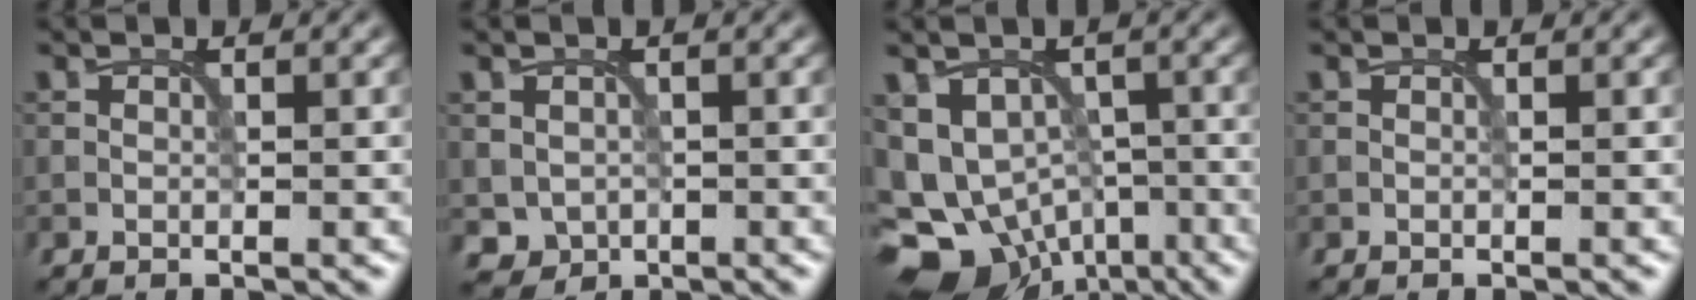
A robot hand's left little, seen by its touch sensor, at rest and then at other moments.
{"total": 1.8, "force": [-0.1, 1.6, 0.6], "torque": [-0.015, -0.010, 0.003]}
{"total": 10.0, "force": [-3.9, 7.5, 5.4], "torque": [-0.089, -0.022, -0.049]}
{"total": 0.0}